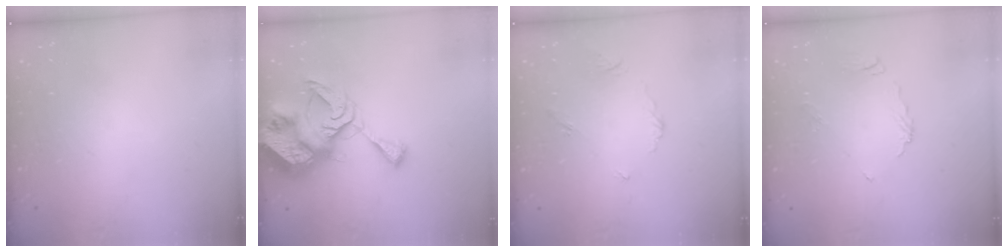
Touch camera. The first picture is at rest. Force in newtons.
{"total": 14.1, "press": 14.0, "slide": 1.5}
{"total": 4.0, "press": 4.0, "slide": 0.3}
{"total": 7.2, "press": 7.2, "slide": 0.6}